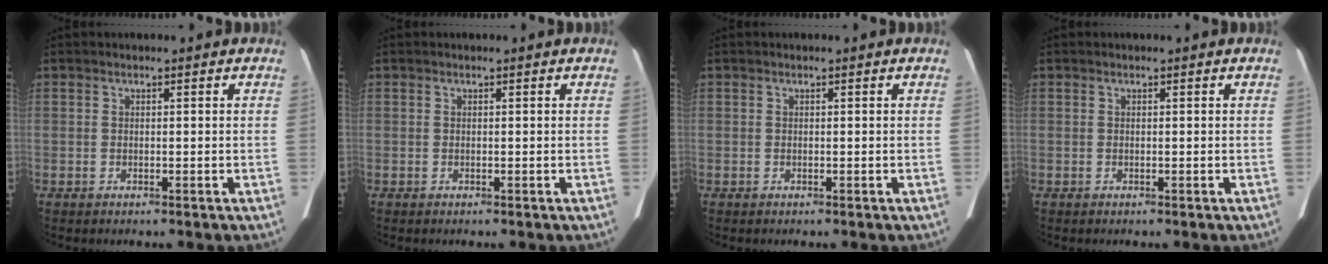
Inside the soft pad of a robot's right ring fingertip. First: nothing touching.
{"total": 0.0}
{"total": 0.0}
{"total": 0.0}